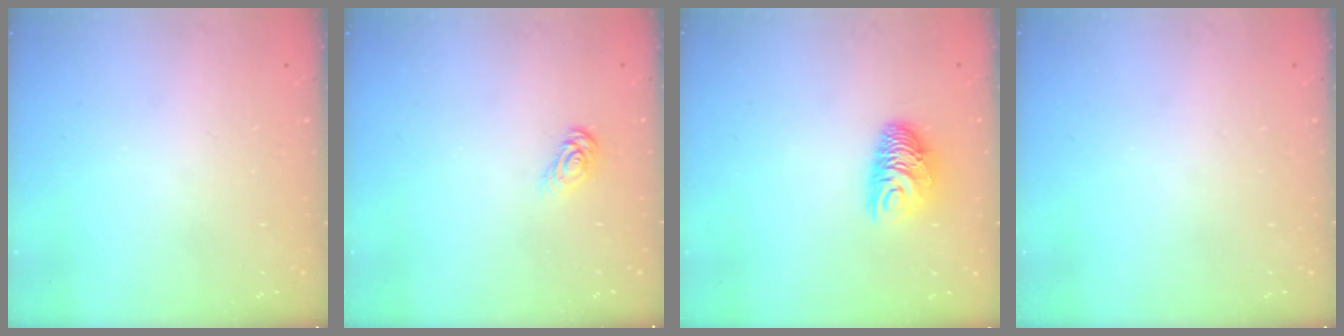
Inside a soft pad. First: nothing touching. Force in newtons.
{"total": 5.0, "press": 5.0, "slide": 0.5}
{"total": 9.4, "press": 9.3, "slide": 0.6}
{"total": 0.0}